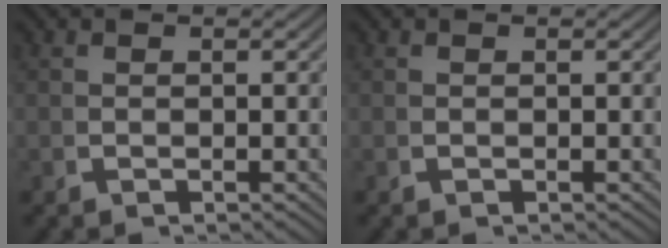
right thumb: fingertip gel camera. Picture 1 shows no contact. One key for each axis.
{"total": 0.0}